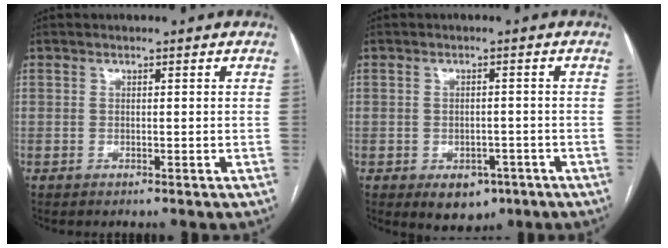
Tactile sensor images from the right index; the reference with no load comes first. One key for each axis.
{"total": 5.0, "fx": -2.4, "fy": 3.4, "fz": 2.7, "tx": -0.028, "ty": 0.003, "tz": -0.021}